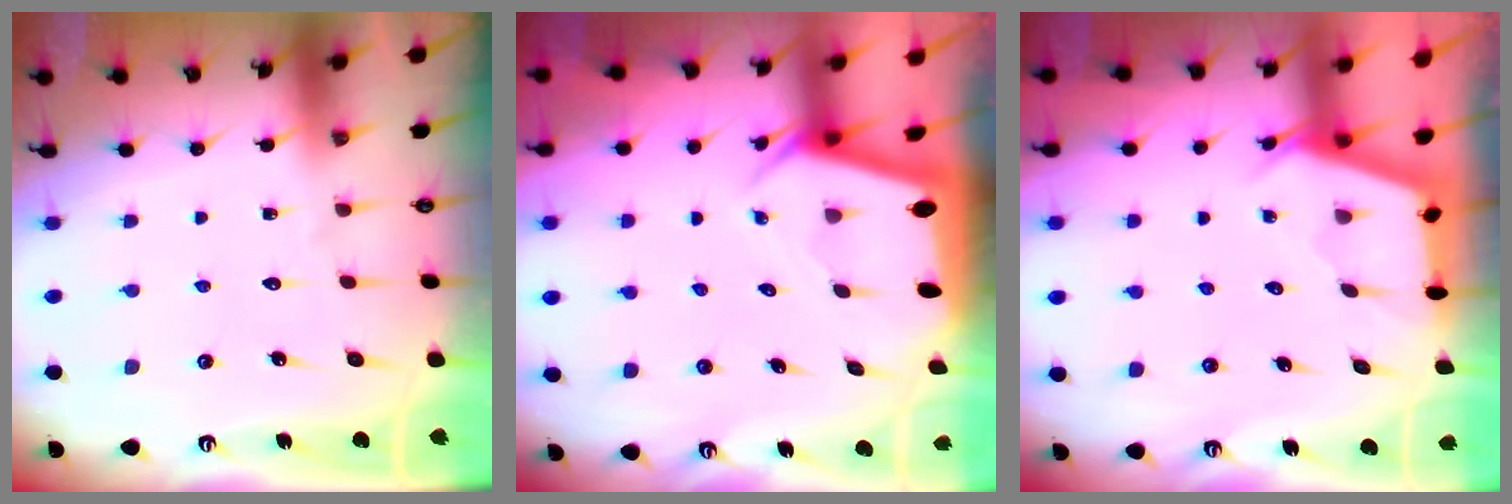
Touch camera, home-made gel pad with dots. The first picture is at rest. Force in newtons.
{"total": 3.0, "press": 3.0, "slide": 0.1}
{"total": 2.5, "press": 2.5, "slide": 0.3}